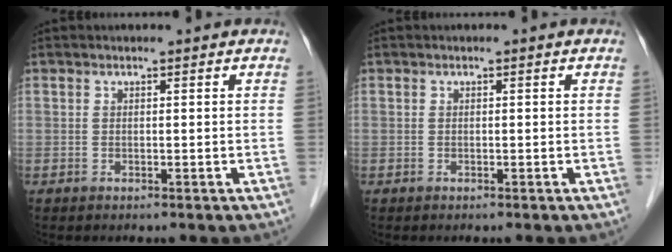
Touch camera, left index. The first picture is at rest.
{"total": 0.0}